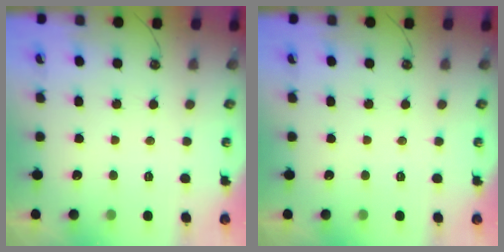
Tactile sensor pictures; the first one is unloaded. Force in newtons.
{"total": 0.0}